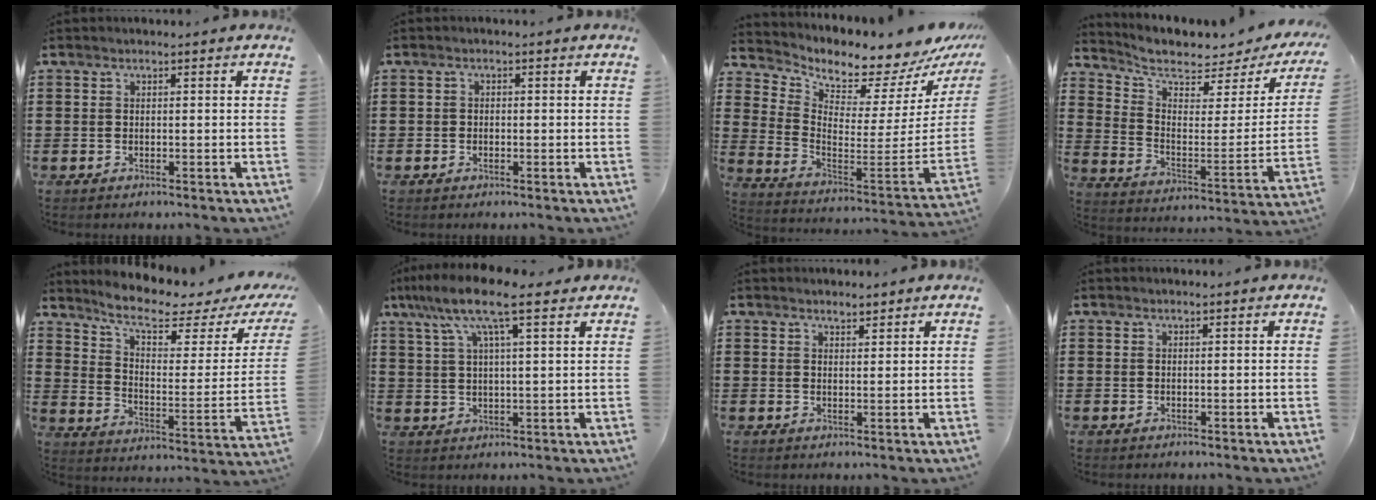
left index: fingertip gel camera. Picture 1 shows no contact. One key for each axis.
{"total": 0.8, "fx": -0.5, "fy": 0.6, "fz": 0.2, "tx": -0.006, "ty": 0.000, "tz": -0.011}
{"total": 4.8, "fx": 4.7, "fy": 0.7, "fz": 0.6, "tx": -0.033, "ty": -0.074, "tz": 0.071}
{"total": 5.1, "fx": 4.4, "fy": 1.2, "fz": 2.3, "tx": -0.073, "ty": -0.044, "tz": 0.071}
{"total": 6.7, "fx": 5.3, "fy": 1.4, "fz": 3.9, "tx": -0.096, "ty": -0.038, "tz": 0.086}
{"total": 9.9, "fx": 6.4, "fy": 2.2, "fz": 7.3, "tx": -0.151, "ty": -0.009, "tz": 0.110}
{"total": 1.8, "fx": 1.7, "fy": 0.6, "fz": 0.4, "tx": -0.011, "ty": 0.003, "tz": 0.032}
{"total": 0.0}